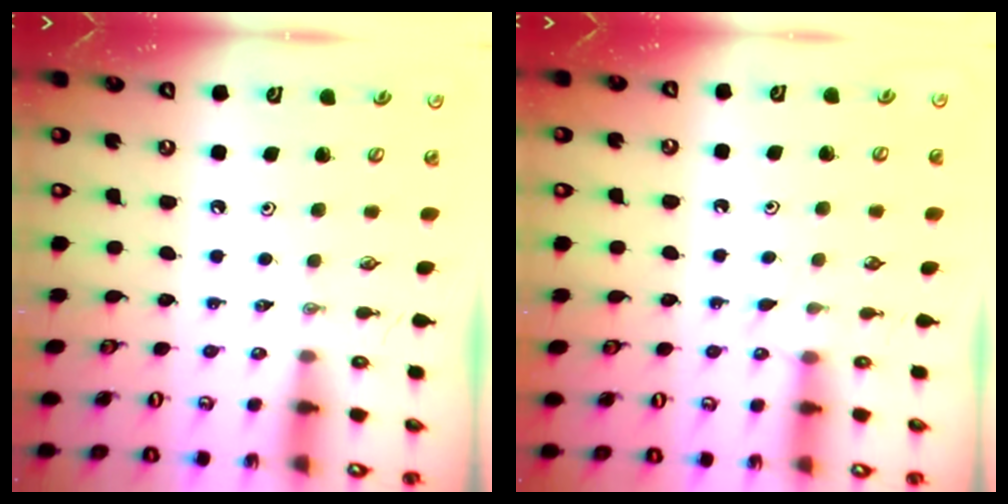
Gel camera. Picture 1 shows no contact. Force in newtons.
{"total": 3.6, "press": 3.6, "slide": 0.4}